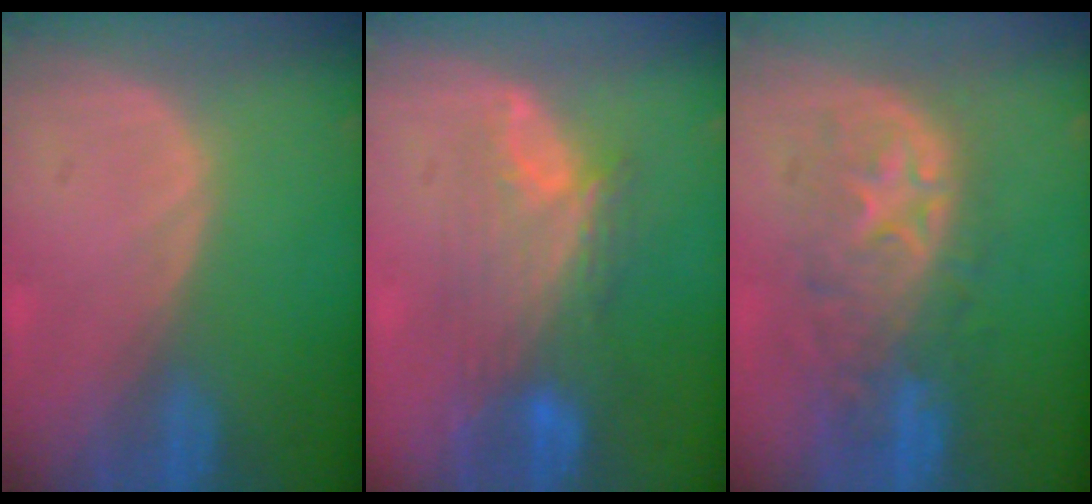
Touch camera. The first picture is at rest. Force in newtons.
{"total": 8.6, "press": 7.8, "slide": 3.6}
{"total": 9.5, "press": 9.0, "slide": 3.1}